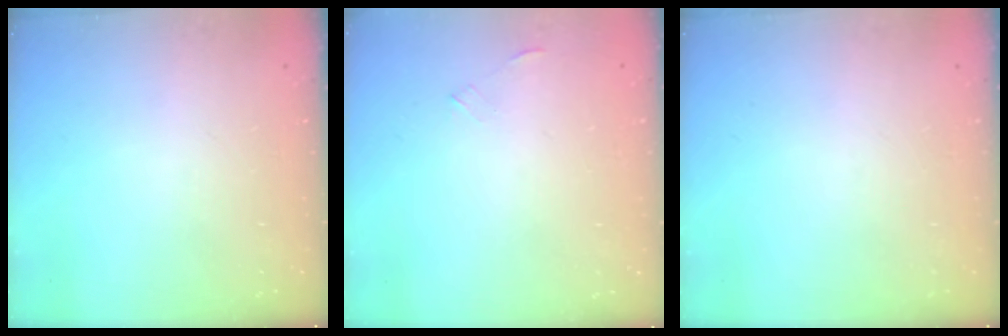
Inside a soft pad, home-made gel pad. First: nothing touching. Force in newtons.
{"total": 0.0}
{"total": 0.0}